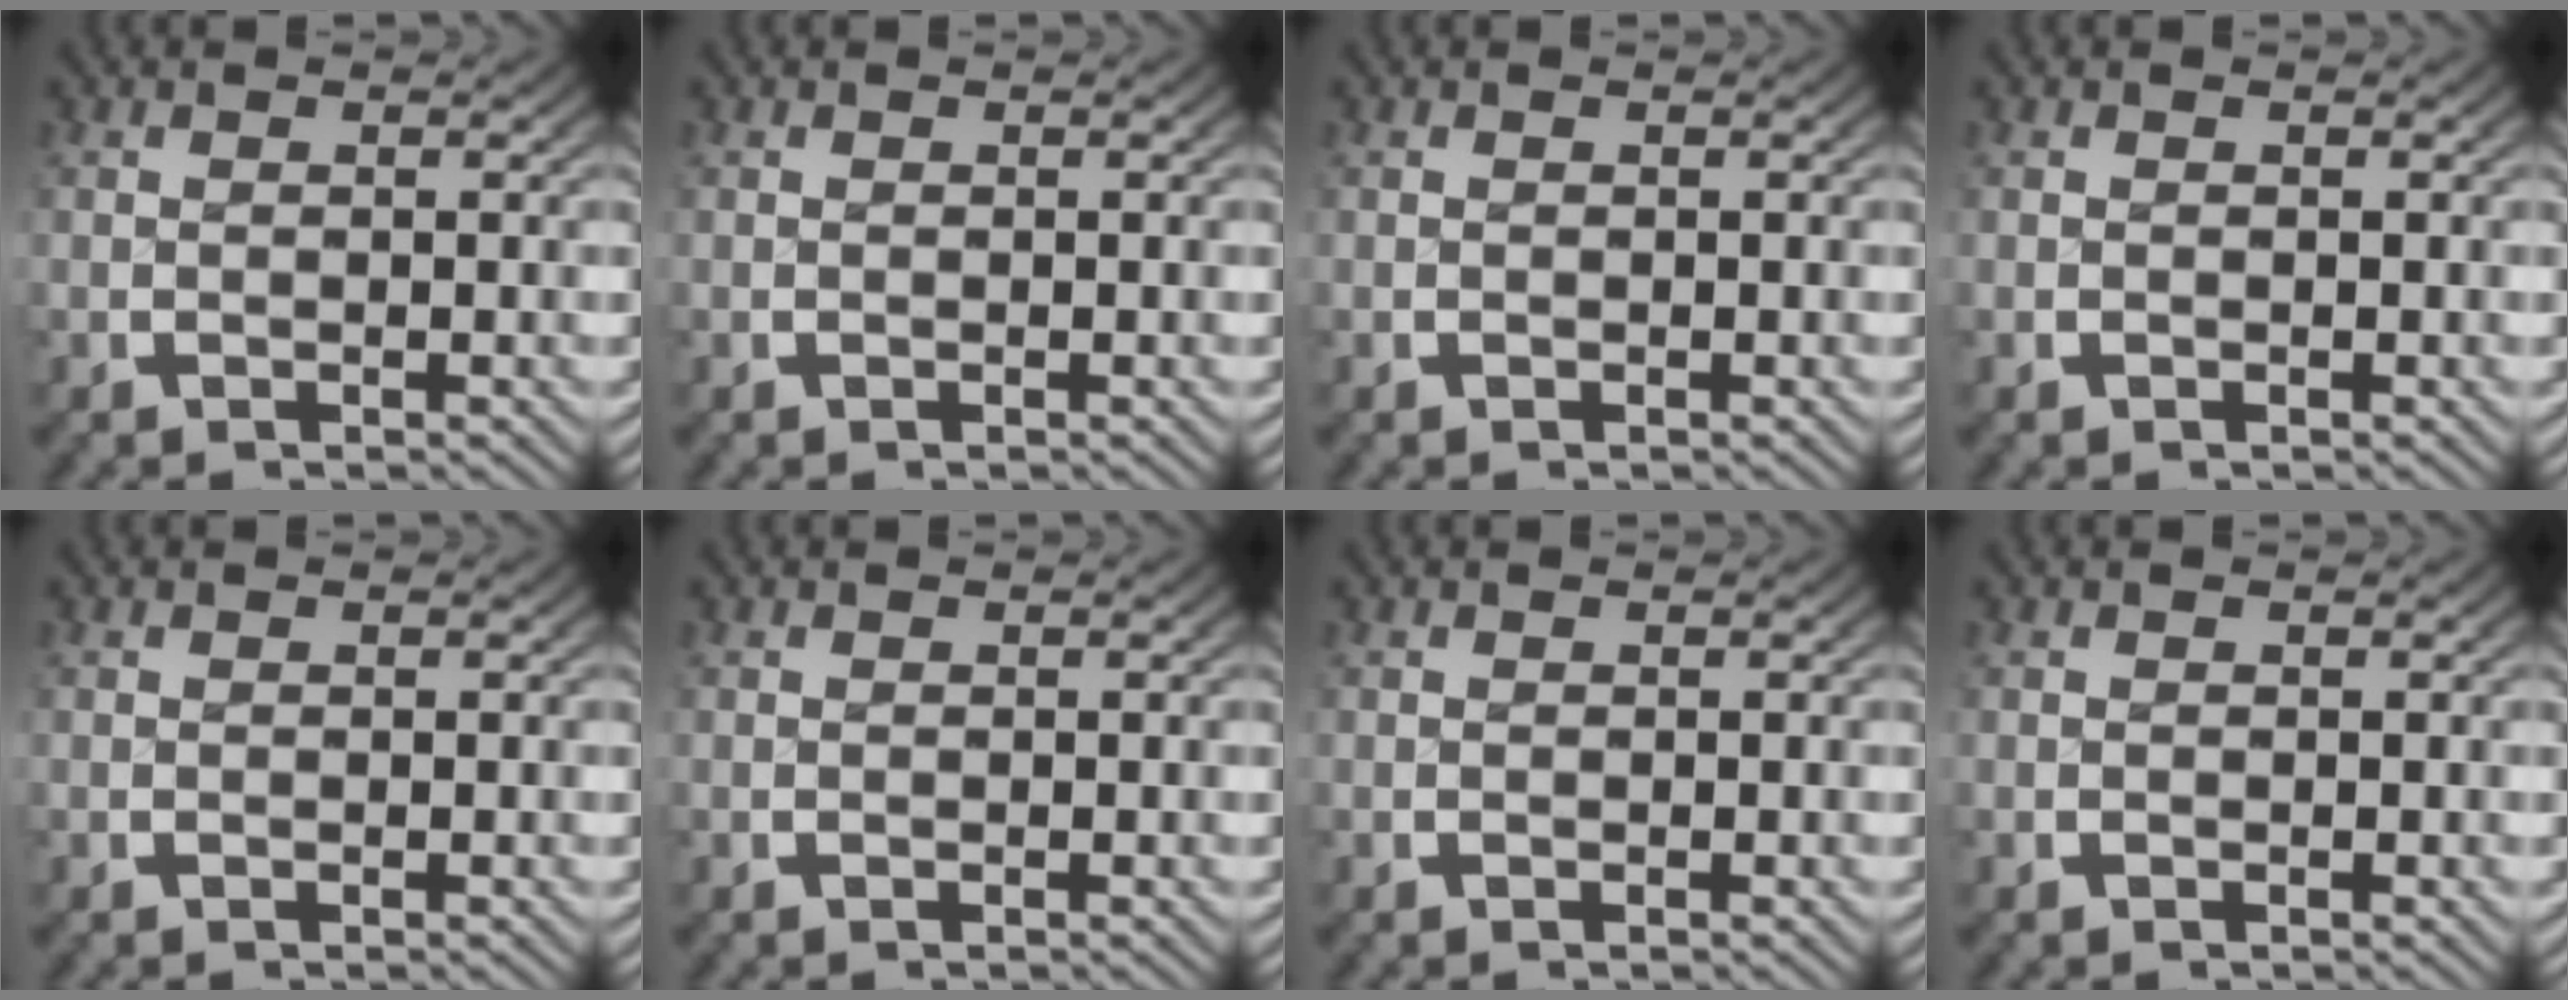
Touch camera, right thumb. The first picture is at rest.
{"total": 0.0}
{"total": 0.0}
{"total": 0.0}
{"total": 0.0}
{"total": 0.0}
{"total": 0.0}
{"total": 0.0}